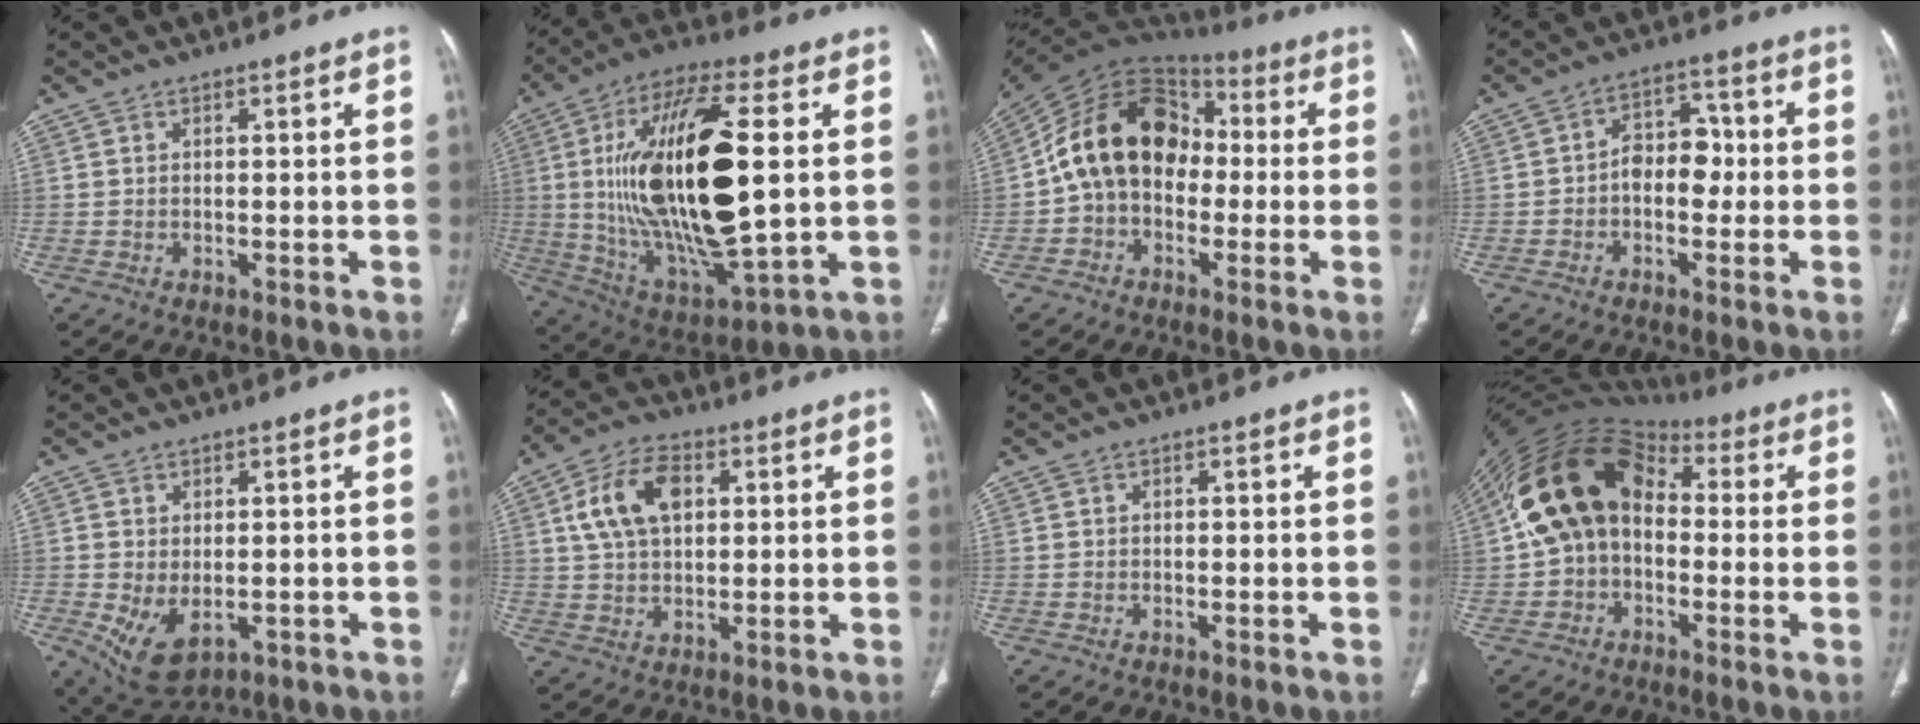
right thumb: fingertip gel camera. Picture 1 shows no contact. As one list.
[{"total": 28.4, "force": [2.6, 9.9, 26.5], "torque": [-0.503, -0.010, 0.051]}, {"total": 17.3, "force": [-0.5, 12.8, 11.7], "torque": [-0.175, 0.047, -0.023]}, {"total": 7.3, "force": [-0.9, 5.0, 5.2], "torque": [-0.048, 0.027, -0.024]}, {"total": 7.5, "force": [-1.5, 4.6, 5.7], "torque": [-0.102, -0.007, -0.004]}, {"total": 11.4, "force": [3.3, 7.1, 8.3], "torque": [-0.145, 0.008, 0.058]}, {"total": 0.0}, {"total": 17.0, "force": [1.0, 12.3, 11.7], "torque": [-0.204, 0.051, 0.006]}]